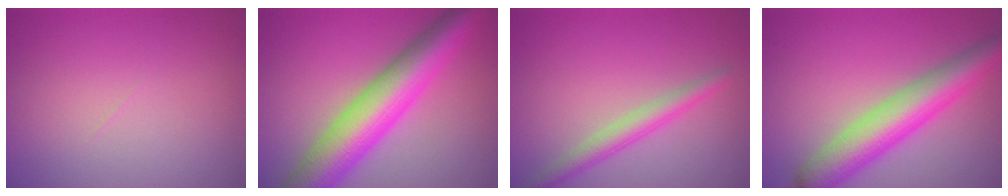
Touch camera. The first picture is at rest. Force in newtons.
{"total": 10.0, "press": 10.0, "slide": 0.1}
{"total": 2.9, "press": 2.9, "slide": 0.2}
{"total": 7.3, "press": 7.2, "slide": 0.3}